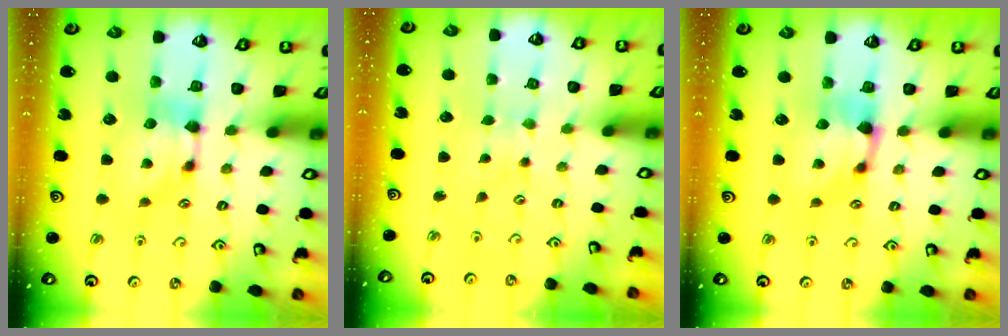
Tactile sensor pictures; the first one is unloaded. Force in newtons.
{"total": 2.9, "press": 2.9, "slide": 0.0}
{"total": 1.0, "press": 0.5, "slide": 0.8}